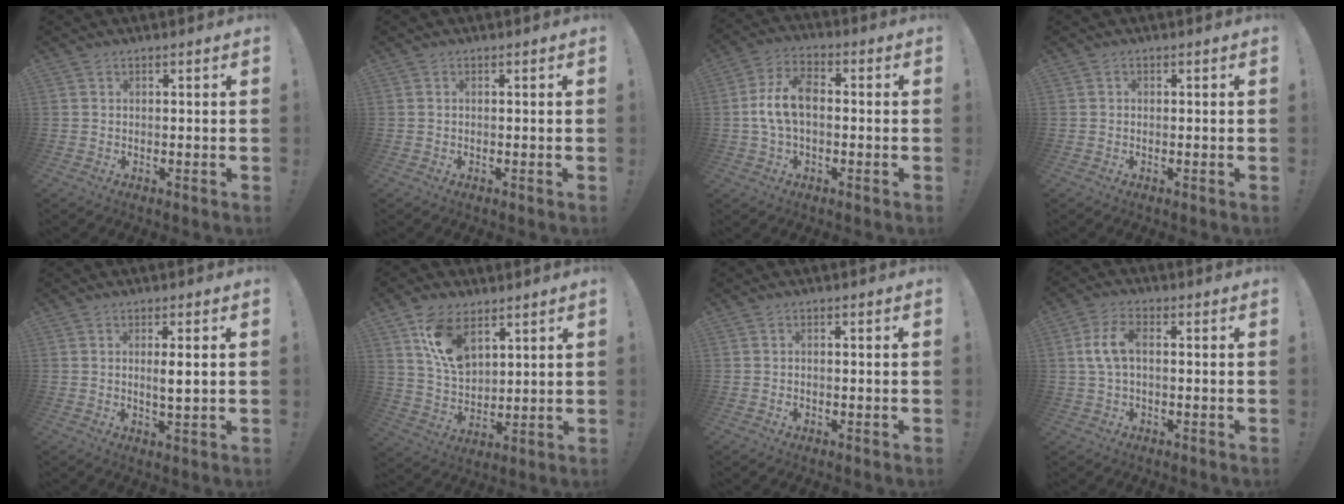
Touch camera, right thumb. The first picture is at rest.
{"total": 0.0}
{"total": 10.6, "force": [-0.4, 6.4, 8.5], "torque": [-0.168, 0.010, -0.002]}
{"total": 0.6, "force": [-0.3, 0.5, 0.0], "torque": [-0.007, 0.005, -0.004]}
{"total": 3.8, "force": [0.7, 0.4, 3.8], "torque": [-0.055, -0.012, 0.006]}
{"total": 13.1, "force": [6.9, 8.1, 7.5], "torque": [-0.132, -0.021, 0.135]}
{"total": 0.9, "force": [-0.7, 0.4, 0.4], "torque": [-0.005, 0.002, -0.013]}
{"total": 7.7, "force": [0.6, 4.2, 6.4], "torque": [-0.123, 0.009, 0.014]}